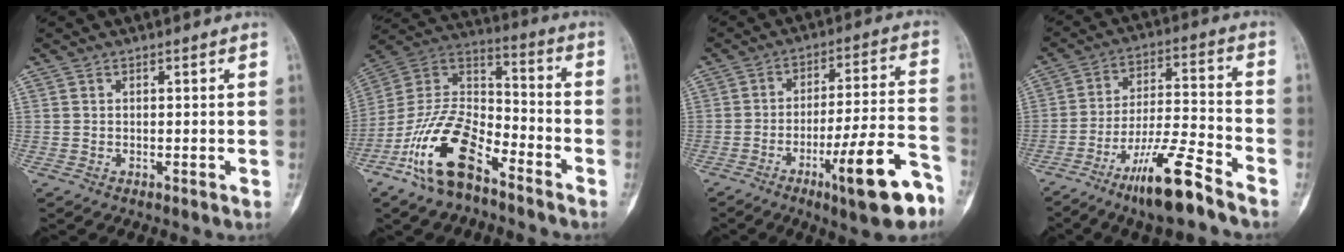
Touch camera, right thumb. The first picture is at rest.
{"total": 17.4, "force": [-10.3, 8.0, 11.6], "torque": [-0.214, 0.071, -0.200]}
{"total": 16.3, "force": [-8.5, 2.9, 13.7], "torque": [-0.209, 0.047, -0.122]}
{"total": 13.8, "force": [-9.5, 1.9, 9.9], "torque": [-0.186, 0.057, -0.168]}